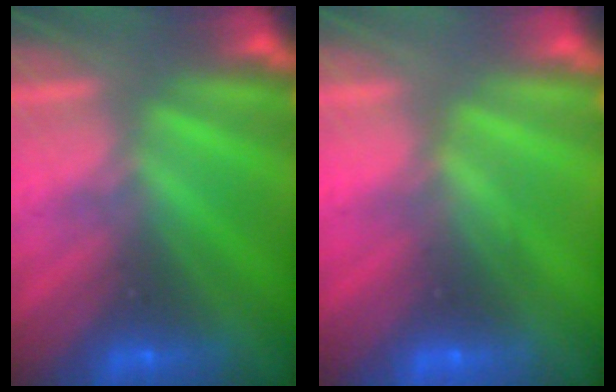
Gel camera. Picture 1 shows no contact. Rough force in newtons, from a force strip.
{"total": 2.7}